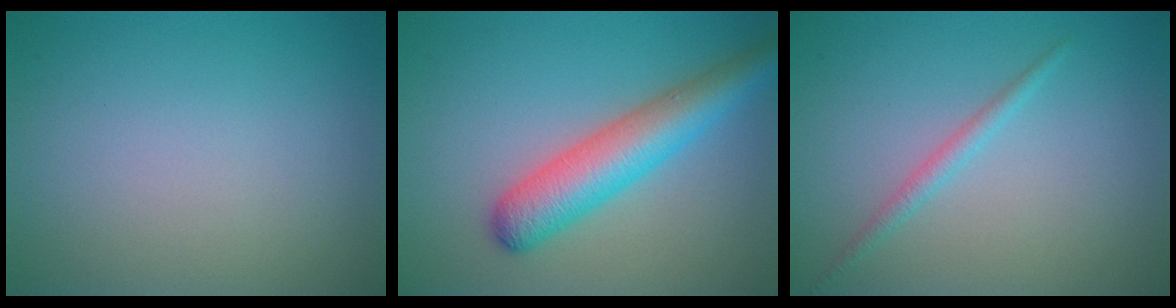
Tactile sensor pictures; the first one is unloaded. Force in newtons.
{"total": 5.8, "press": 5.8, "slide": 0.2}
{"total": 1.3, "press": 1.3, "slide": 0.1}